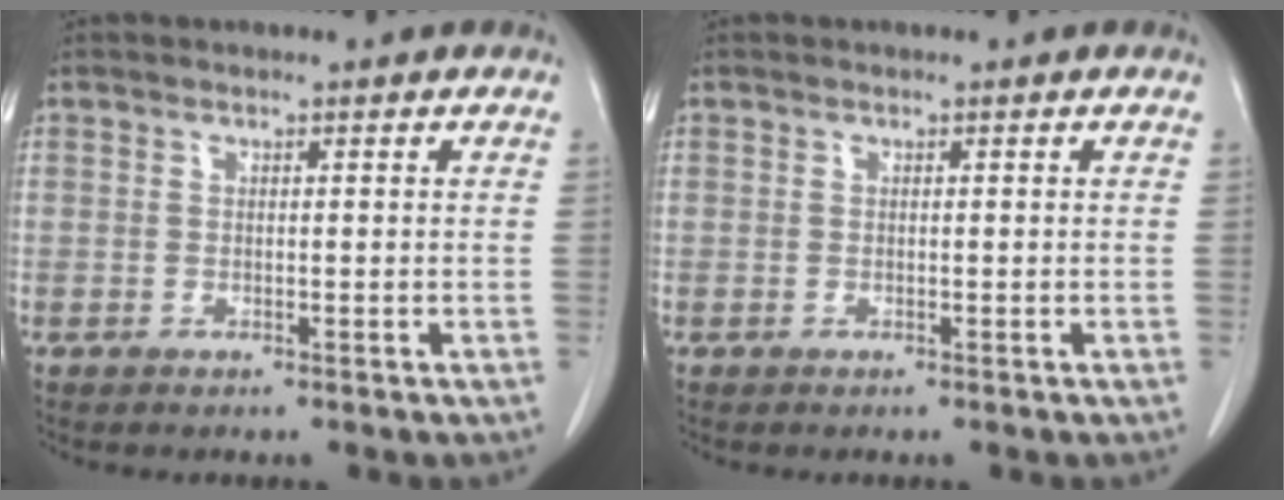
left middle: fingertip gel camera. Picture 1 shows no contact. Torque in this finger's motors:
{"motor_torque": [0.23, -0.31, -0.10, -0.01]}